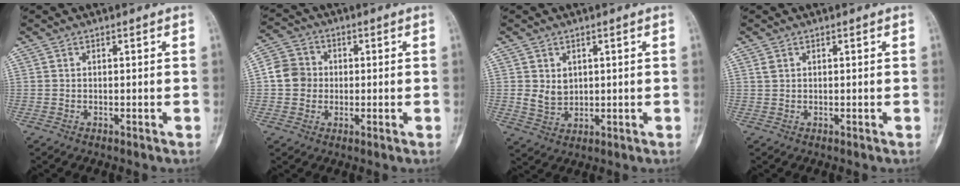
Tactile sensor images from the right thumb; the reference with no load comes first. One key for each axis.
{"total": 6.7, "fx": -0.1, "fy": 6.2, "fz": 2.5, "tx": -0.024, "ty": 0.013, "tz": -0.012}
{"total": 4.1, "fx": 0.9, "fy": 3.3, "fz": 2.2, "tx": -0.024, "ty": -0.011, "tz": 0.027}
{"total": 0.9, "fx": 0.5, "fy": 0.6, "fz": 0.4, "tx": -0.008, "ty": 0.005, "tz": 0.011}